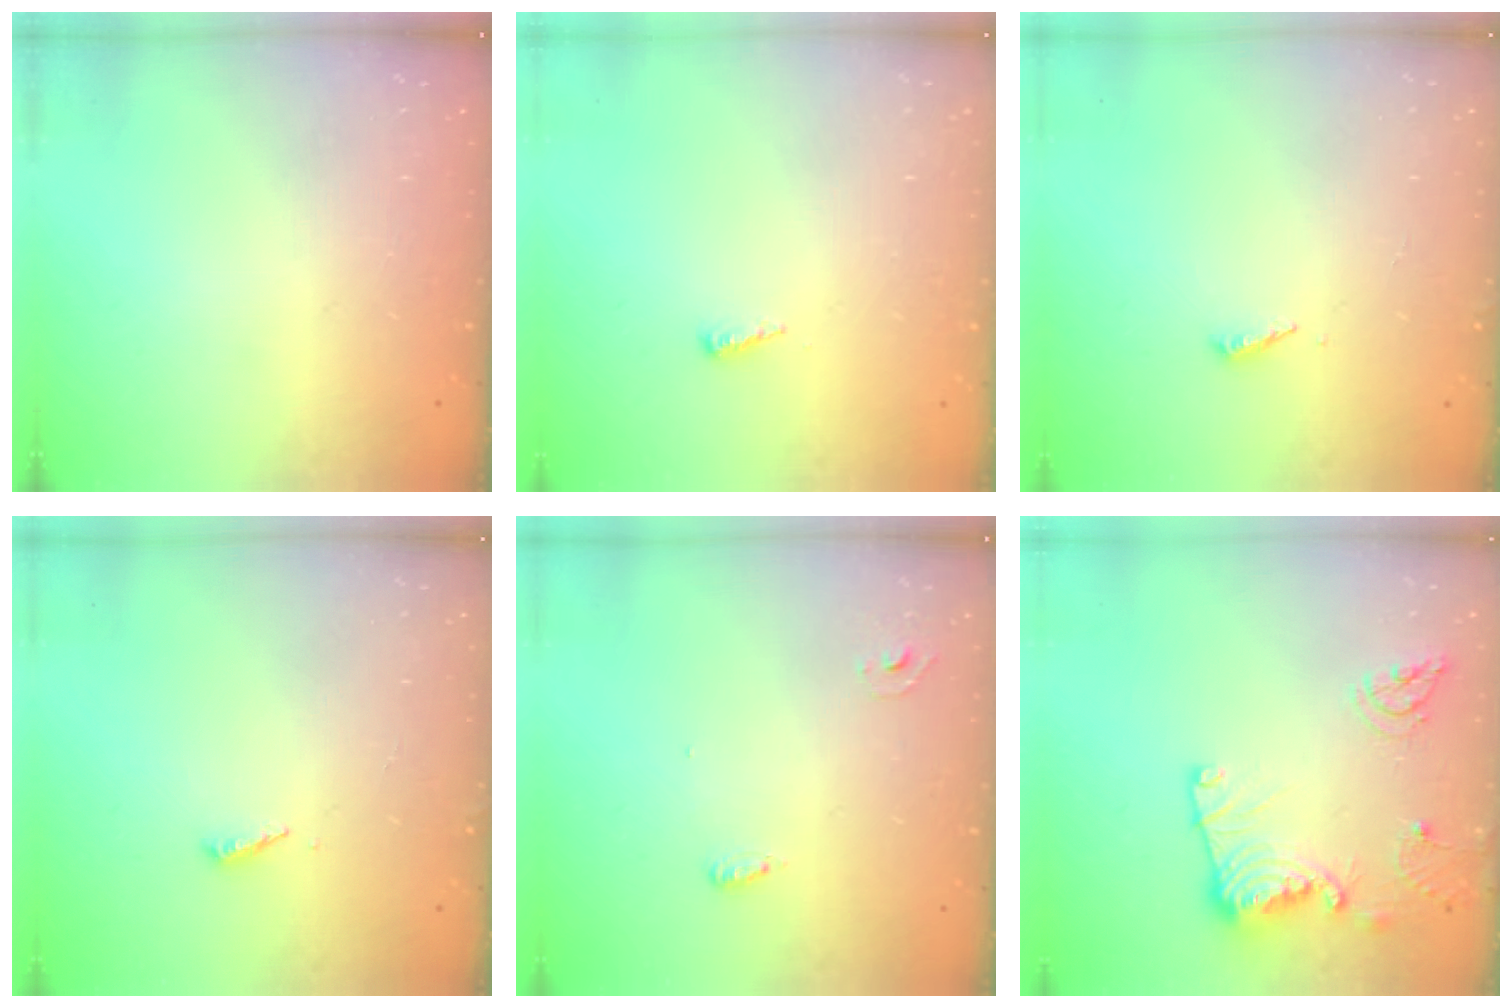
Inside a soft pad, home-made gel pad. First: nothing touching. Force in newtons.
{"total": 3.1, "press": 3.1, "slide": 0.3}
{"total": 2.0, "press": 2.0, "slide": 0.2}
{"total": 2.0, "press": 2.0, "slide": 0.2}
{"total": 3.5, "press": 3.2, "slide": 1.4}
{"total": 14.1, "press": 14.0, "slide": 1.1}